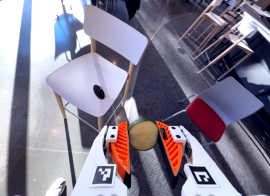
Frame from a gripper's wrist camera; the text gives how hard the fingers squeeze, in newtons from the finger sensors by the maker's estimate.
{"total": 8.8, "left": 8.9, "right": 8.7}